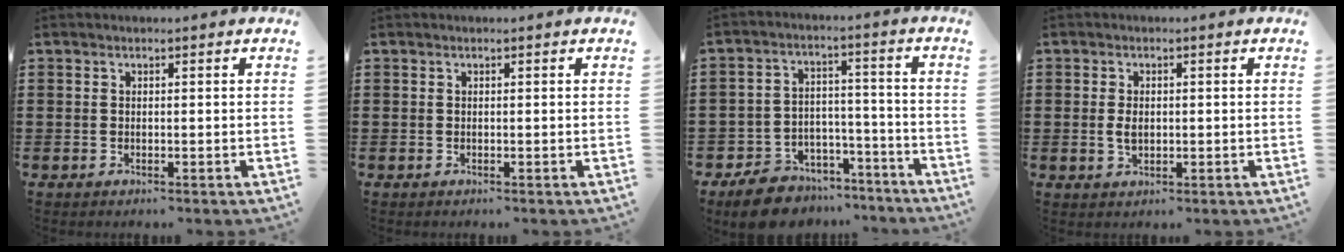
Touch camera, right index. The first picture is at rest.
{"total": 0.0}
{"total": 8.2, "force": [-7.4, 3.0, 1.7], "torque": [-0.032, 0.033, -0.141]}
{"total": 2.5, "force": [0.0, 1.3, 2.1], "torque": [-0.041, 0.000, 0.000]}